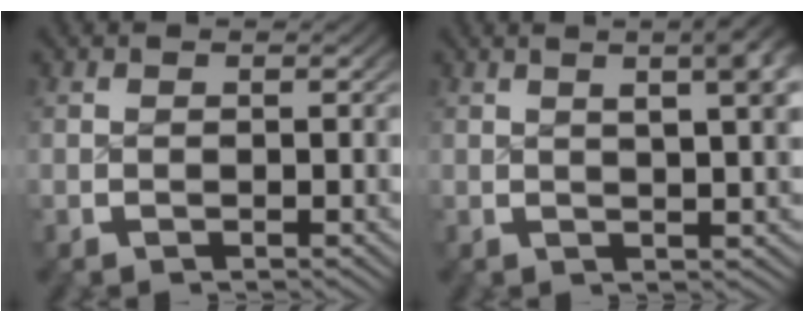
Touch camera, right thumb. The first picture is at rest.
{"total": 7.0, "force": [2.6, 2.8, 5.9], "torque": [-0.054, 0.016, 0.032]}